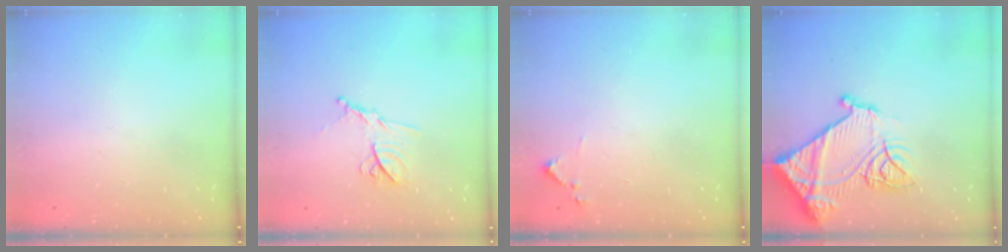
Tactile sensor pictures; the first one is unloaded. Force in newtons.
{"total": 11.0, "press": 11.0, "slide": 0.4}
{"total": 5.7, "press": 5.7, "slide": 0.6}
{"total": 19.9, "press": 19.8, "slide": 2.1}